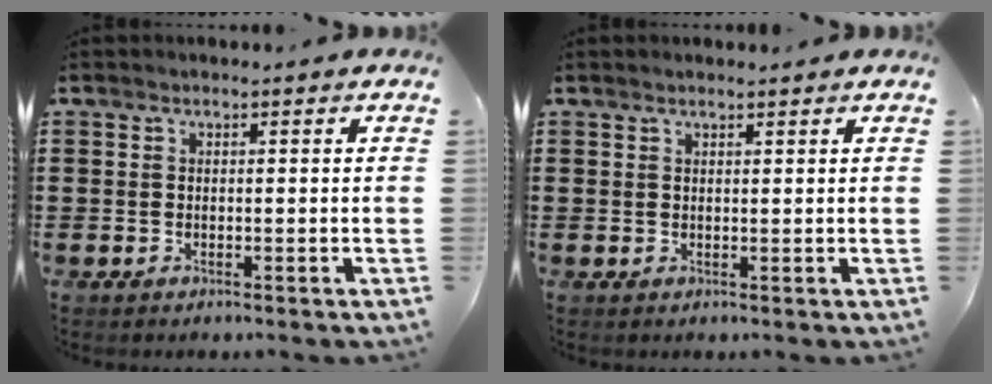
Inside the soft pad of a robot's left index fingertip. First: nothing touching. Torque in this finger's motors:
{"motor_torque": [2.14, 0.00, 0.31, 0.07]}